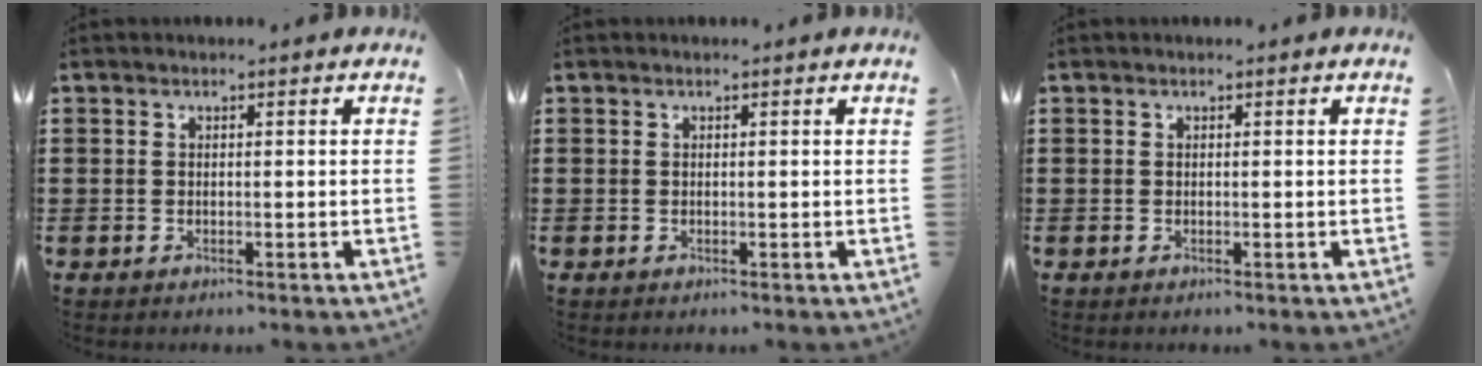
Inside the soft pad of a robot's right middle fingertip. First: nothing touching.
{"total": 0.0}
{"total": 0.0}